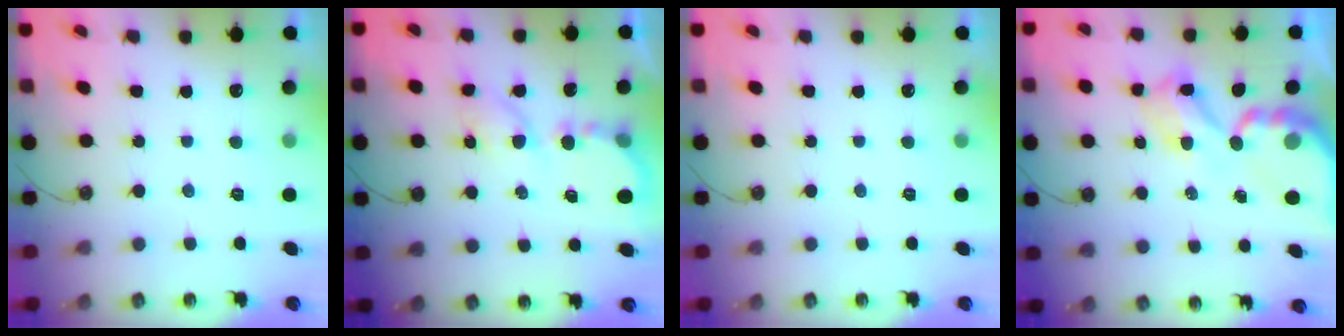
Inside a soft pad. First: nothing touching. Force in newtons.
{"total": 6.4, "press": 6.3, "slide": 0.6}
{"total": 0.0}
{"total": 7.7, "press": 7.7, "slide": 0.4}